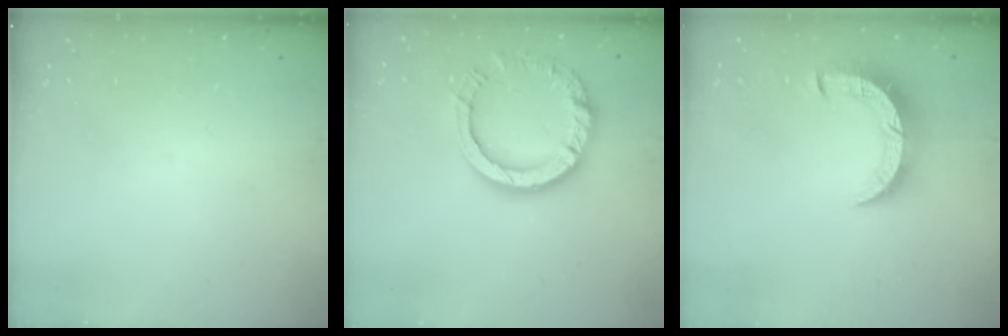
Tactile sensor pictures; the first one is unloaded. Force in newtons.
{"total": 11.5, "press": 11.5, "slide": 1.0}
{"total": 8.4, "press": 8.3, "slide": 1.0}